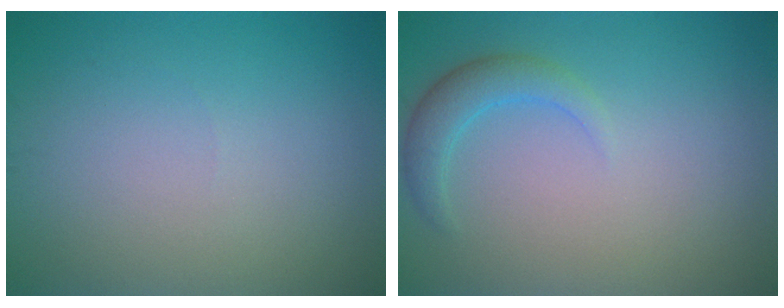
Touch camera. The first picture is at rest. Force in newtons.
{"total": 2.4, "press": 2.4, "slide": 0.1}